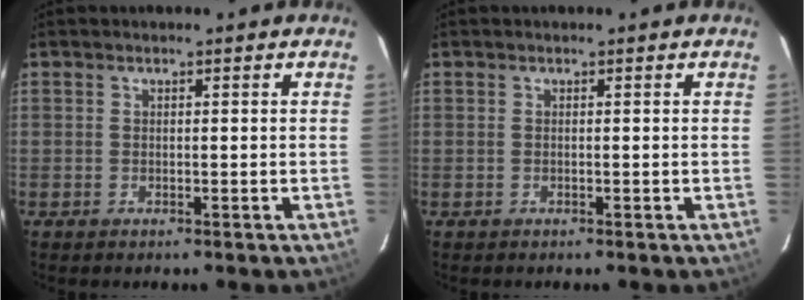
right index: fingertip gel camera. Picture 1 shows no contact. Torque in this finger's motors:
{"motor_torque": [0.00, 0.00, 0.00, 0.00]}